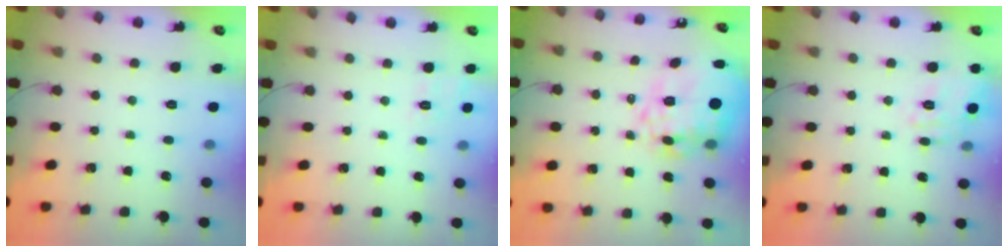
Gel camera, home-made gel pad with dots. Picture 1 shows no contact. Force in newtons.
{"total": 2.5, "press": 1.8, "slide": 1.8}
{"total": 11.8, "press": 11.0, "slide": 4.4}
{"total": 7.3, "press": 7.3, "slide": 0.9}